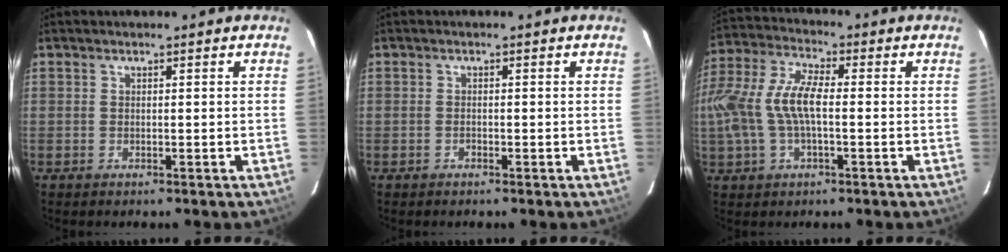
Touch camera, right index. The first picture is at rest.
{"total": 0.6, "force": [-0.4, 0.4, 0.3], "torque": [-0.005, 0.001, -0.009]}
{"total": 13.1, "force": [-1.0, 5.5, 11.9], "torque": [-0.250, 0.010, -0.019]}